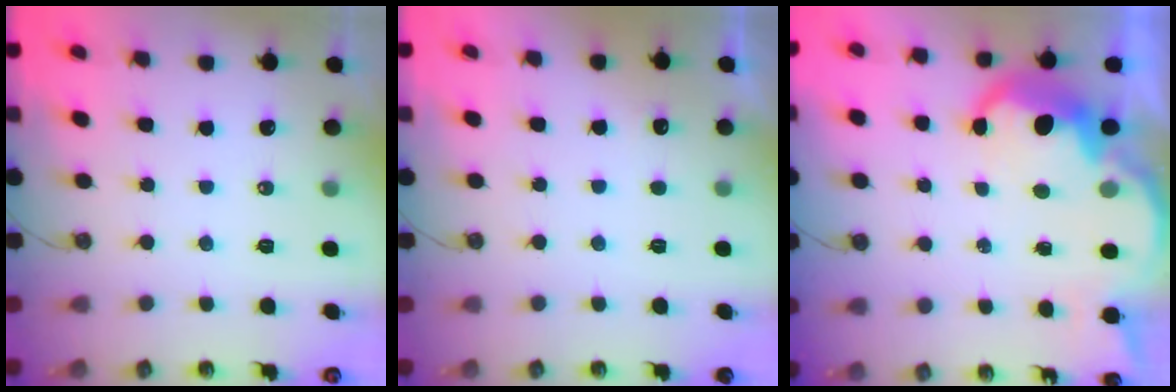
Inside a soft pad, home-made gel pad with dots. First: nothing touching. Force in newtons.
{"total": 3.7, "press": 3.5, "slide": 1.1}
{"total": 9.2, "press": 9.2, "slide": 0.6}